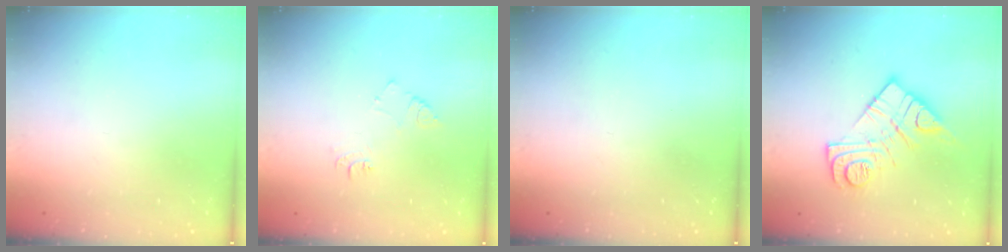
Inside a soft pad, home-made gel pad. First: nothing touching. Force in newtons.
{"total": 6.7, "press": 6.7, "slide": 0.8}
{"total": 0.0}
{"total": 13.9, "press": 13.8, "slide": 1.2}